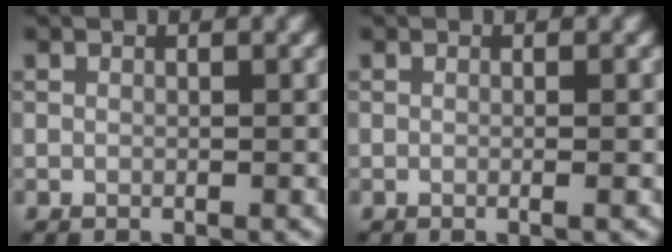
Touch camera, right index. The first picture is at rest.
{"total": 0.9, "force": [-0.1, 0.2, 0.8], "torque": [-0.009, -0.003, -0.006]}